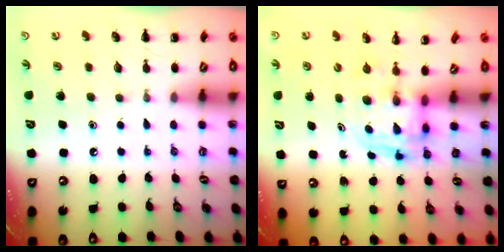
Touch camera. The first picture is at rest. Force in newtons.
{"total": 2.6, "press": 2.6, "slide": 0.2}